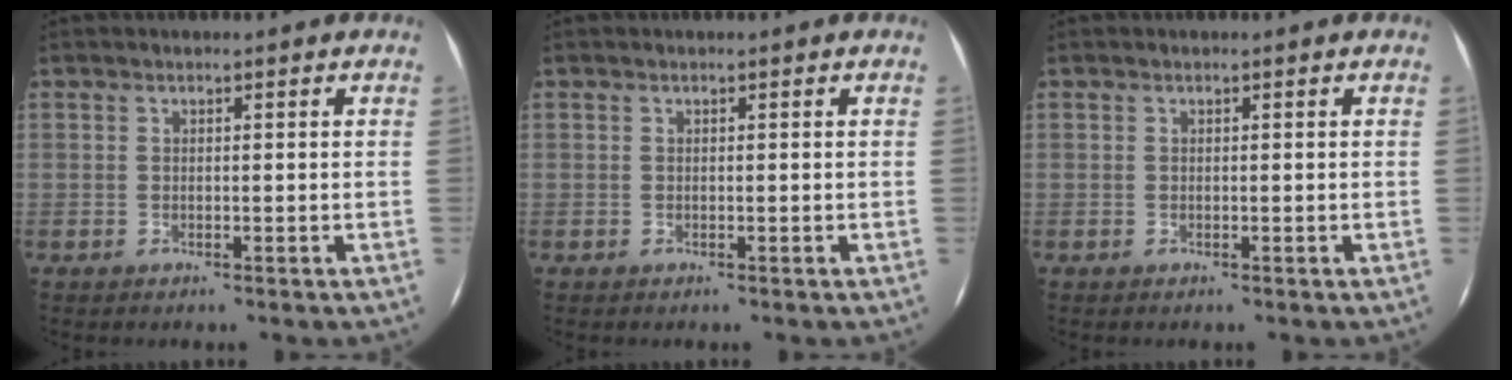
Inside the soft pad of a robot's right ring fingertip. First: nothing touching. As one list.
[{"total": 0.0}, {"total": 0.0}]